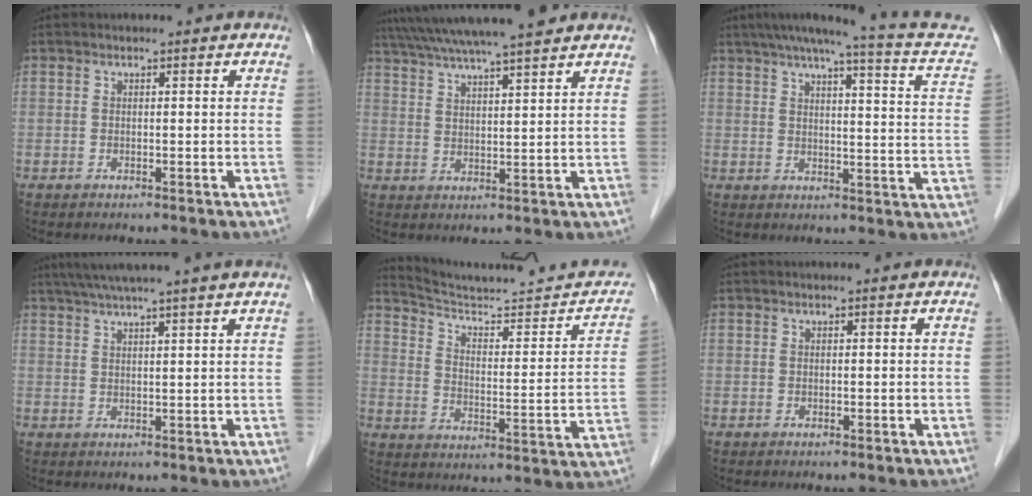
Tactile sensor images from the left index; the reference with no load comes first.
{"total": 15.2, "force": [13.1, 0.5, 7.6], "torque": [-0.139, 0.031, 0.198]}
{"total": 17.9, "force": [15.5, -0.1, 9.0], "torque": [-0.128, -0.034, 0.169]}
{"total": 9.7, "force": [7.9, -1.6, 5.4], "torque": [-0.082, 0.026, 0.106]}
{"total": 17.6, "force": [16.5, 0.9, 5.9], "torque": [-0.082, -0.035, 0.237]}
{"total": 0.0}